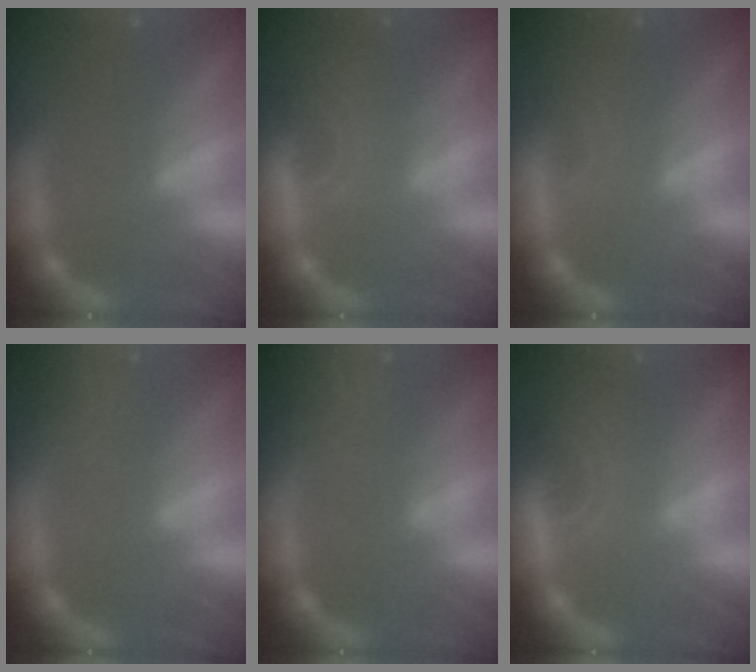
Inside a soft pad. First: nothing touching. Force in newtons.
{"total": 3.5}
{"total": 1.9}
{"total": 3.5}
{"total": 5.6}
{"total": 4.0}